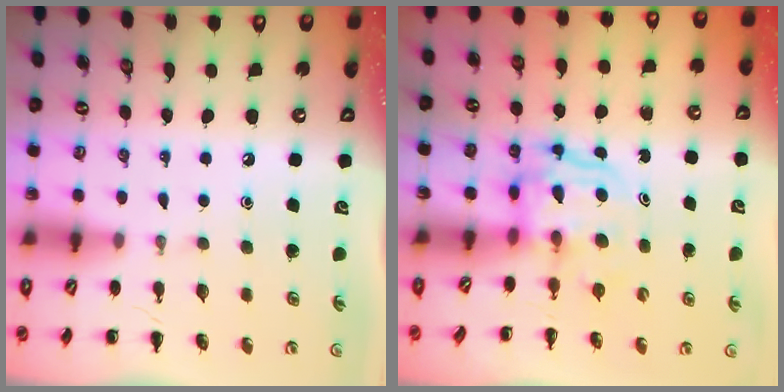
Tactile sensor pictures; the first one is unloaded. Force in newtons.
{"total": 3.6, "press": 3.6, "slide": 0.4}